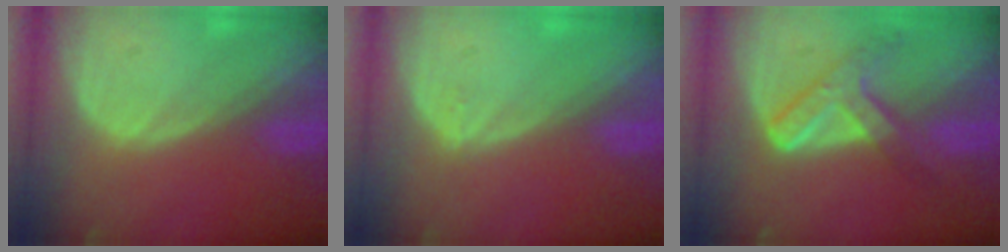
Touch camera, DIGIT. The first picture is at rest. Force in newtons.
{"total": 0.6, "press": 0.4, "slide": 0.5}
{"total": 7.3, "press": 6.2, "slide": 3.8}